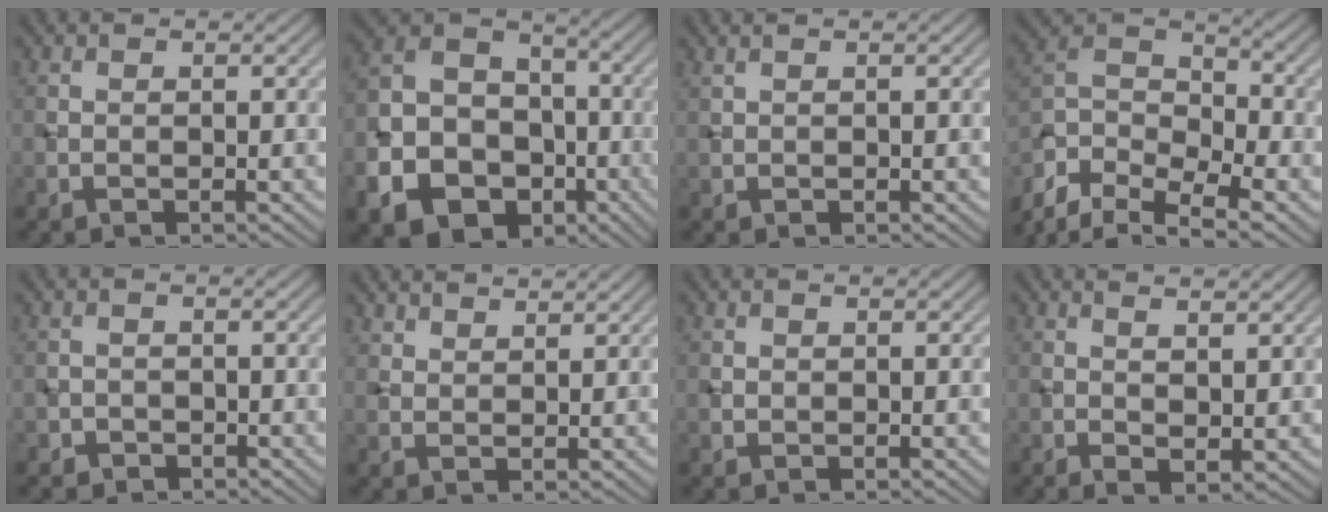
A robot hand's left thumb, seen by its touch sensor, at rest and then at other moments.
{"total": 17.6, "force": [-7.8, 13.8, 7.6], "torque": [-0.197, -0.060, -0.147]}
{"total": 0.8, "force": [0.7, 0.2, 0.3], "torque": [-0.012, 0.005, 0.019]}
{"total": 11.0, "force": [-7.1, 5.5, 6.4], "torque": [-0.152, -0.007, -0.149]}
{"total": 1.7, "force": [-1.1, 1.3, 0.1], "torque": [0.007, 0.001, -0.023]}
{"total": 3.4, "force": [3.0, 1.1, 1.1], "torque": [-0.023, -0.011, 0.069]}
{"total": 0.5, "force": [0.0, 0.5, 0.1], "torque": [0.000, -0.003, -0.001]}
{"total": 2.7, "force": [1.2, 0.7, 2.3], "torque": [-0.046, -0.007, 0.027]}